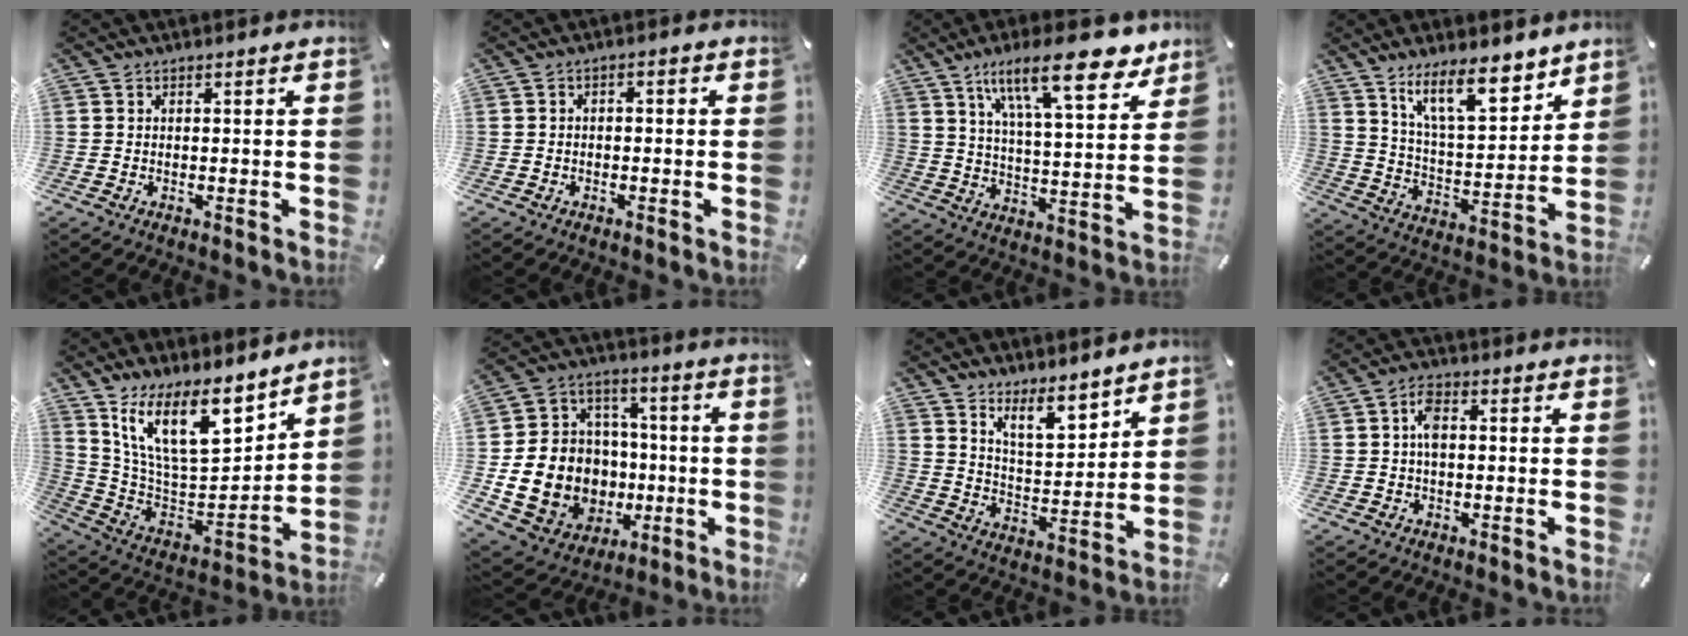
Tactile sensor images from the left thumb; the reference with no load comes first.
{"total": 1.7, "force": [-1.3, 0.8, 0.7], "torque": [-0.013, 0.008, -0.028]}
{"total": 19.8, "force": [11.9, 6.7, 14.2], "torque": [-0.224, -0.053, 0.189]}
{"total": 14.5, "force": [10.4, 5.4, 8.5], "torque": [-0.147, -0.056, 0.184]}
{"total": 18.9, "force": [12.2, 8.6, 11.7], "torque": [-0.218, -0.087, 0.220]}
{"total": 19.3, "force": [-4.1, 16.4, 9.2], "torque": [-0.181, 0.008, -0.048]}
{"total": 9.2, "force": [8.2, 3.0, 3.0], "torque": [-0.041, -0.064, 0.147]}
{"total": 4.0, "force": [0.3, 2.1, 3.4], "torque": [-0.068, 0.009, 0.005]}